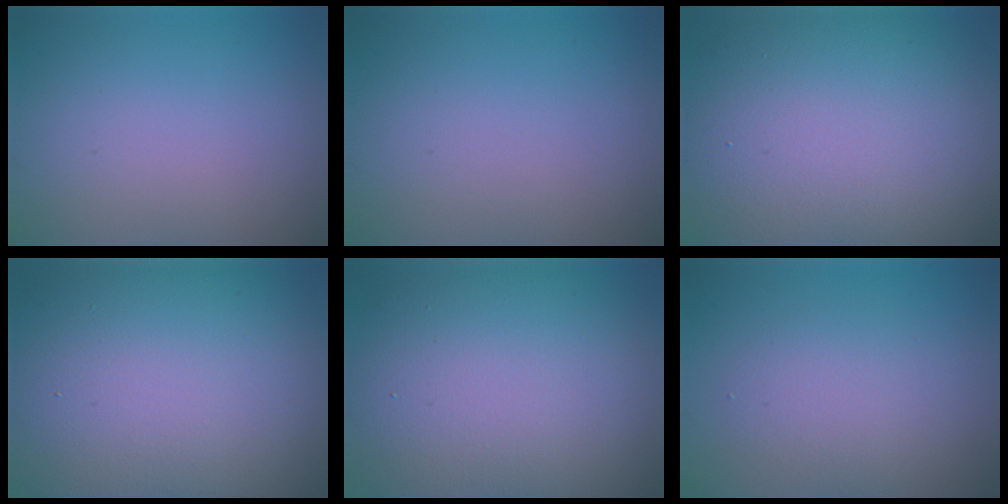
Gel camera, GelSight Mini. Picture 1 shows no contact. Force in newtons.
{"total": 0.0}
{"total": 15.3, "press": 15.3, "slide": 0.6}
{"total": 17.3, "press": 17.3, "slide": 1.4}
{"total": 13.8, "press": 13.8, "slide": 0.8}
{"total": 3.1, "press": 3.1, "slide": 0.2}